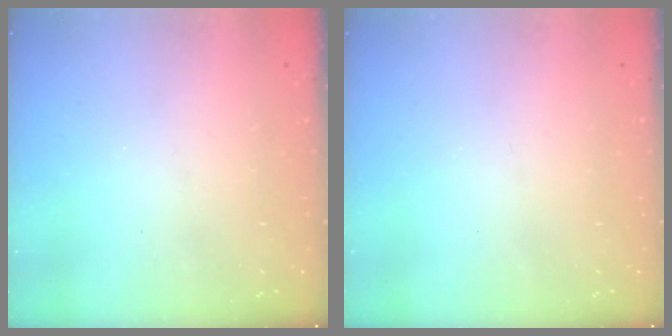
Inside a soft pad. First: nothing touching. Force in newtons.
{"total": 0.0}